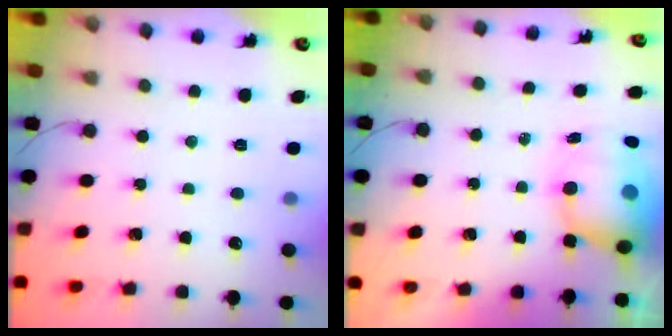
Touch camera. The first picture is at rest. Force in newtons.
{"total": 12.5, "press": 12.2, "slide": 3.0}